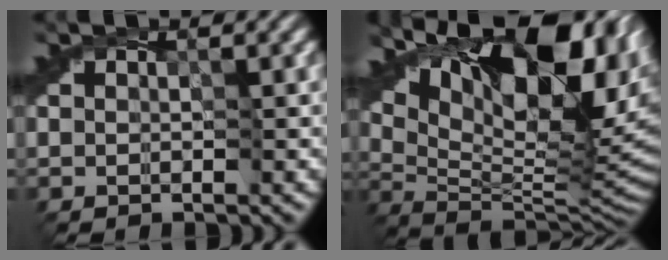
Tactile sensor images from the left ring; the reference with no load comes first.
{"total": 16.2, "force": [8.4, 6.8, 12.0], "torque": [-0.186, 0.027, 0.135]}